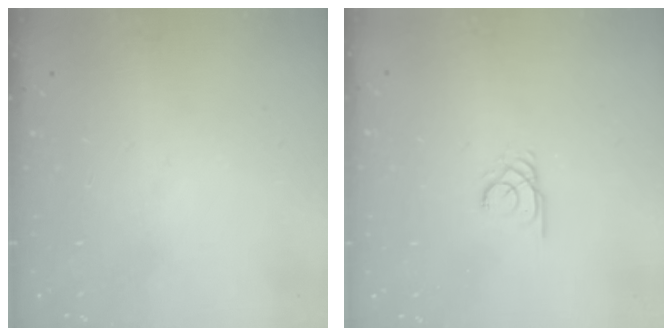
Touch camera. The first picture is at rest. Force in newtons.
{"total": 2.1, "press": 2.1, "slide": 0.2}